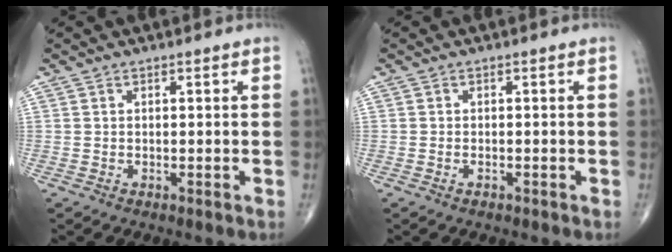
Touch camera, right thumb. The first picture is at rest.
{"total": 1.1, "force": [-0.7, 0.5, 0.6], "torque": [-0.014, 0.004, -0.012]}